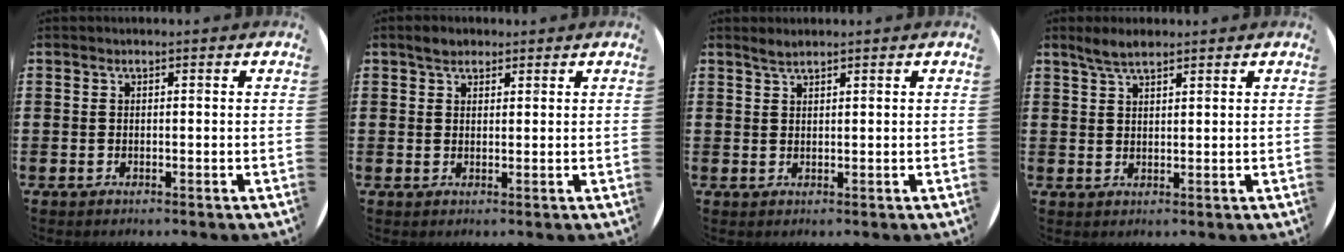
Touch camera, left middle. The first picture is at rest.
{"total": 2.0, "force": [1.7, 0.9, 0.4], "torque": [0.007, 0.000, 0.029]}
{"total": 1.4, "force": [1.3, 0.1, 0.4], "torque": [-0.009, 0.003, 0.024]}
{"total": 3.1, "force": [2.6, 0.8, 1.5], "torque": [-0.033, 0.006, 0.047]}